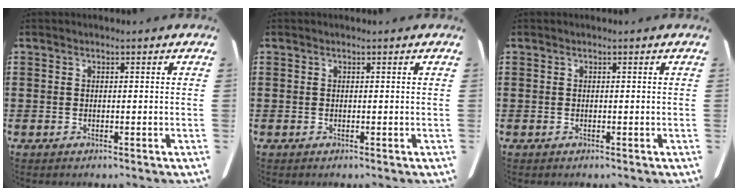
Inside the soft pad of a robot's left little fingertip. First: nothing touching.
{"total": 0.0}
{"total": 0.0}